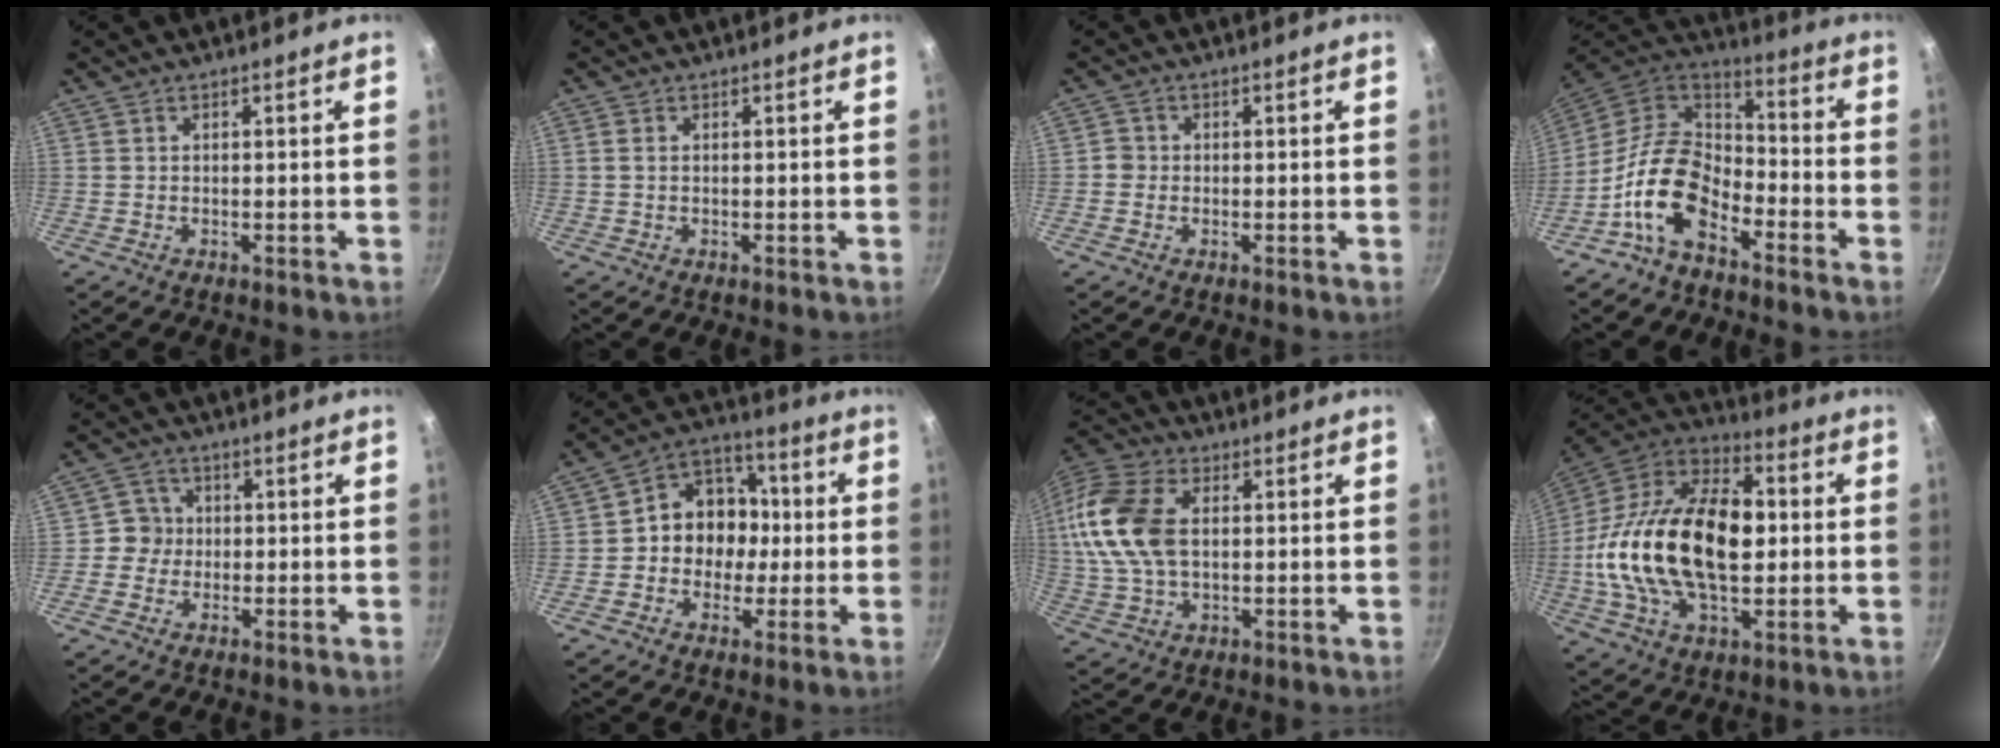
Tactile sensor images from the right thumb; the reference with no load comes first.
{"total": 0.9, "force": [0.0, 0.6, 0.7], "torque": [-0.015, 0.002, -0.001]}
{"total": 1.8, "force": [-0.6, 1.7, 0.4], "torque": [0.002, 0.009, -0.016]}
{"total": 14.8, "force": [-7.3, 8.7, 9.4], "torque": [-0.157, 0.067, -0.164]}
{"total": 4.3, "force": [-0.4, 4.2, 0.8], "torque": [0.016, 0.011, -0.019]}
{"total": 12.1, "force": [-0.6, 10.5, 6.1], "torque": [-0.041, 0.034, -0.028]}
{"total": 16.8, "force": [2.0, 10.8, 12.7], "torque": [-0.251, 0.019, 0.029]}
{"total": 28.7, "force": [0.1, 16.7, 23.3], "torque": [-0.416, 0.031, -0.011]}